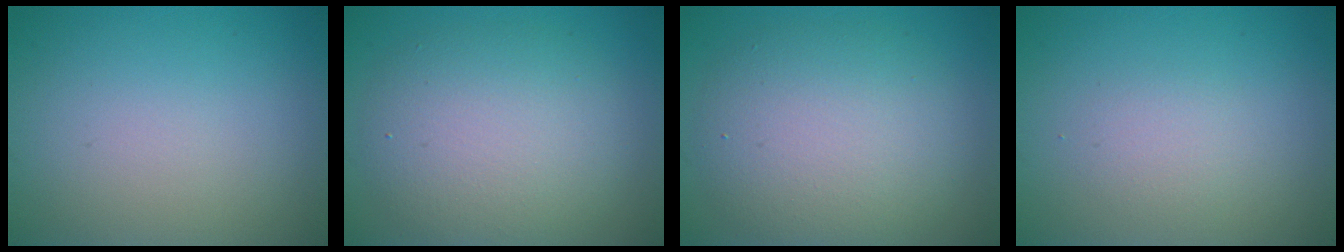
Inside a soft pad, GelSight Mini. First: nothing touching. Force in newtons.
{"total": 6.4, "press": 6.4, "slide": 0.7}
{"total": 6.8, "press": 6.8, "slide": 0.4}
{"total": 1.4, "press": 1.4, "slide": 0.1}